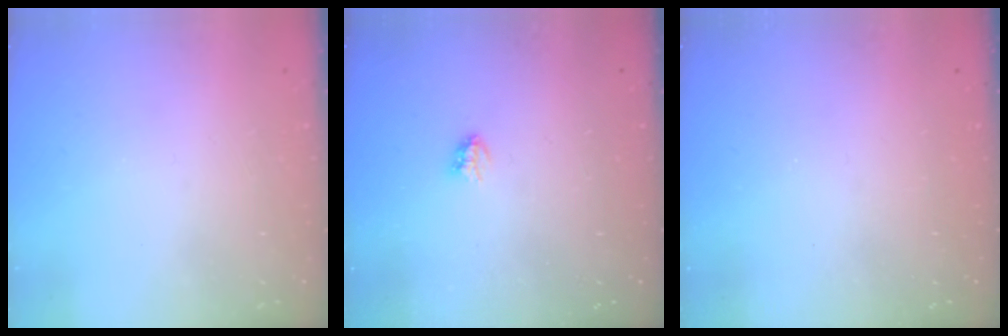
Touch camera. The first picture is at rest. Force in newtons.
{"total": 2.9, "press": 2.9, "slide": 0.3}
{"total": 0.0}